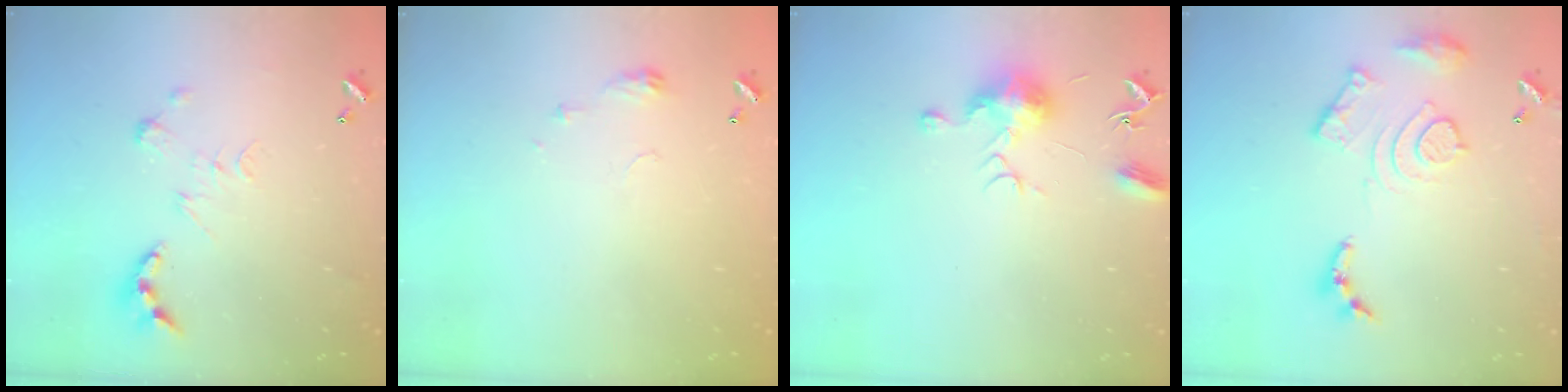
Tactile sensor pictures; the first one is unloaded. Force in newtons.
{"total": 3.5, "press": 3.5, "slide": 0.5}
{"total": 9.7, "press": 9.7, "slide": 0.3}
{"total": 13.8, "press": 13.7, "slide": 1.2}